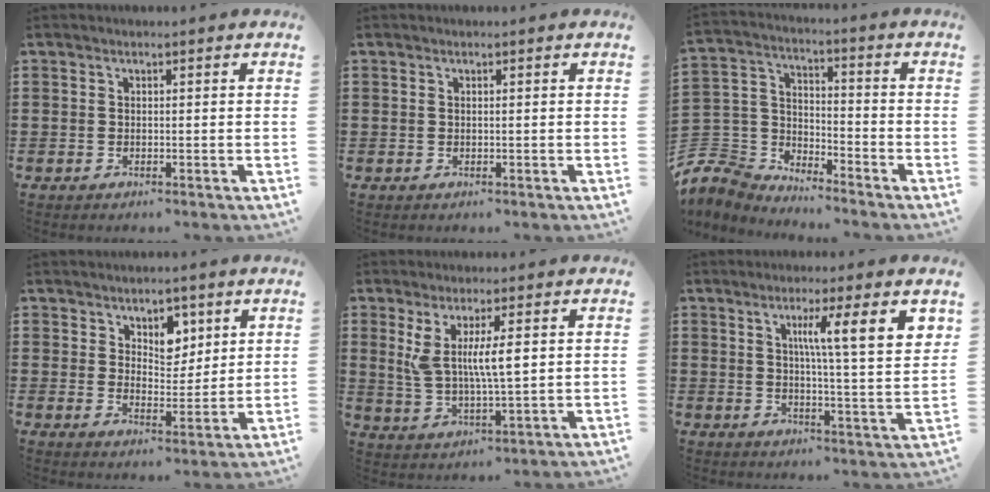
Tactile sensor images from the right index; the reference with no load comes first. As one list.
[{"total": 0.0}, {"total": 5.6, "force": [-4.8, 2.9, 0.4], "torque": [-0.055, -0.010, -0.107]}, {"total": 4.7, "force": [3.1, 3.3, 1.2], "torque": [-0.027, -0.001, 0.052]}, {"total": 7.2, "force": [2.1, 1.4, 6.7], "torque": [-0.142, -0.002, 0.032]}, {"total": 8.0, "force": [3.4, 0.1, 7.2], "torque": [-0.131, -0.010, 0.050]}]